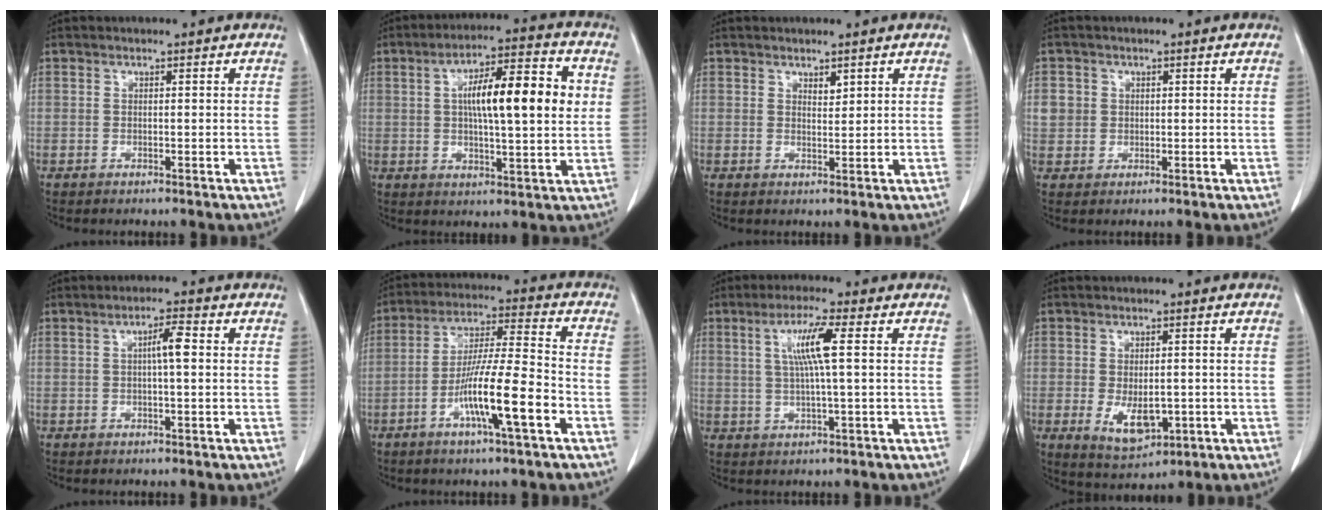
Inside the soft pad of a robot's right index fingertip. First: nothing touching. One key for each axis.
{"total": 14.5, "fx": 2.3, "fy": 3.2, "fz": 14.0, "tx": -0.227, "ty": 0.027, "tz": 0.033}
{"total": 1.7, "fx": 1.0, "fy": 0.8, "fz": 1.0, "tx": -0.018, "ty": -0.003, "tz": 0.023}
{"total": 4.7, "fx": 0.8, "fy": 4.5, "fz": 1.2, "tx": -0.026, "ty": 0.014, "tz": 0.022}
{"total": 3.9, "fx": 0.5, "fy": 0.7, "fz": 3.8, "tx": -0.069, "ty": 0.010, "tz": 0.008}
{"total": 12.8, "fx": -5.1, "fy": 0.7, "fz": 11.7, "tx": -0.214, "ty": -0.001, "tz": -0.090}
{"total": 6.9, "fx": 1.5, "fy": 0.1, "fz": 6.7, "tx": -0.126, "ty": 0.004, "tz": 0.029}
{"total": 7.8, "fx": -1.7, "fy": 4.1, "fz": 6.3, "tx": -0.115, "ty": -0.008, "tz": -0.011}